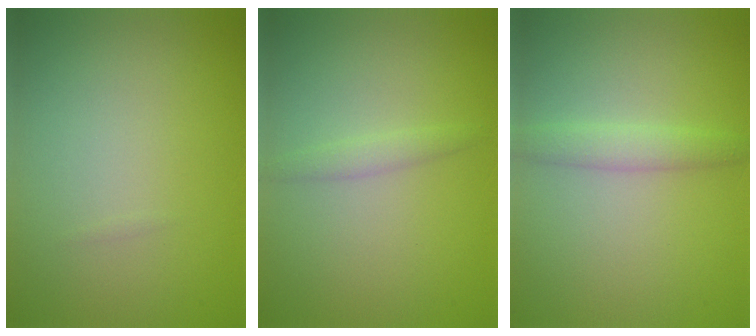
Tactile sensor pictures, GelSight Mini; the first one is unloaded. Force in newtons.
{"total": 1.2, "press": 1.2, "slide": 0.1}
{"total": 1.9, "press": 1.9, "slide": 0.1}